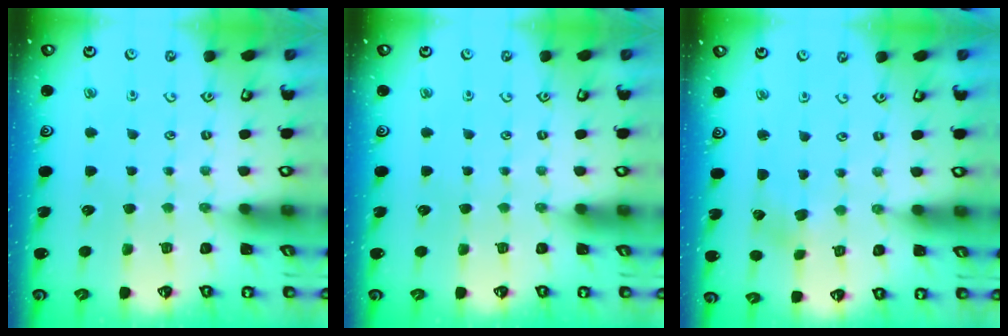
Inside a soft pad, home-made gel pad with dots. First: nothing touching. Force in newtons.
{"total": 0.0}
{"total": 3.8, "press": 3.8, "slide": 0.6}